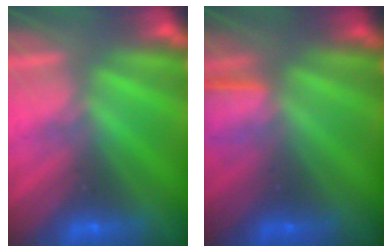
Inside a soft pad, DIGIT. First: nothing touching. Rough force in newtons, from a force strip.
{"total": 1.3}